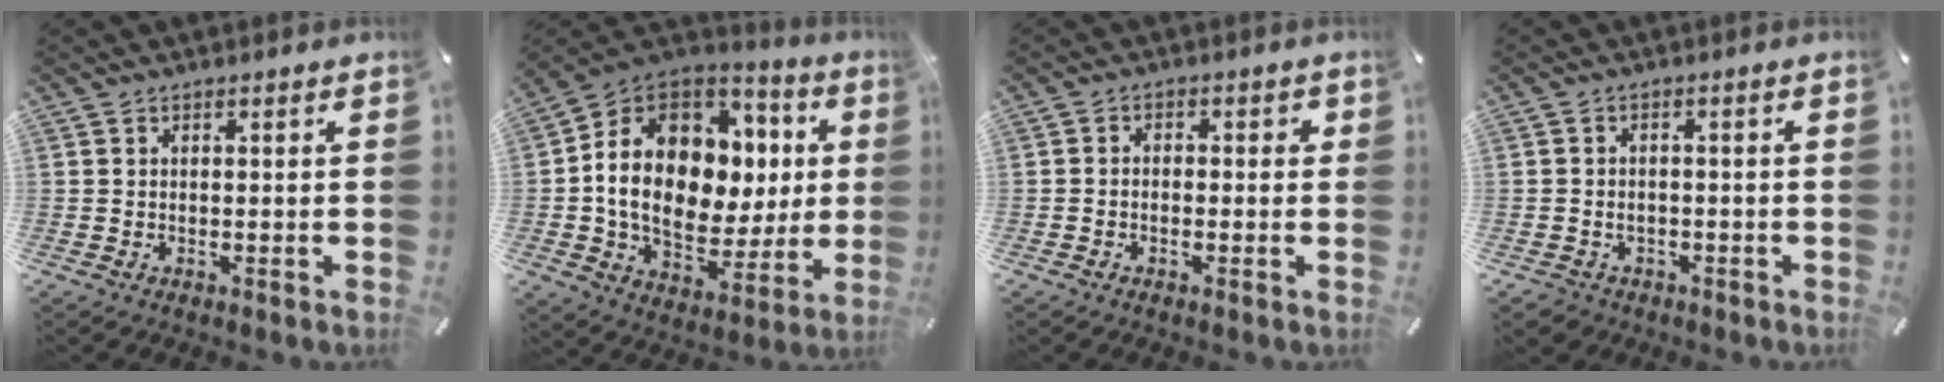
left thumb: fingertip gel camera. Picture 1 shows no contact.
{"total": 17.9, "force": [1.3, 14.0, 11.1], "torque": [-0.215, -0.011, 0.024]}
{"total": 2.3, "force": [-1.4, 1.4, 1.2], "torque": [-0.021, 0.011, -0.028]}
{"total": 2.9, "force": [-1.3, 2.4, 0.9], "torque": [-0.016, 0.006, -0.025]}